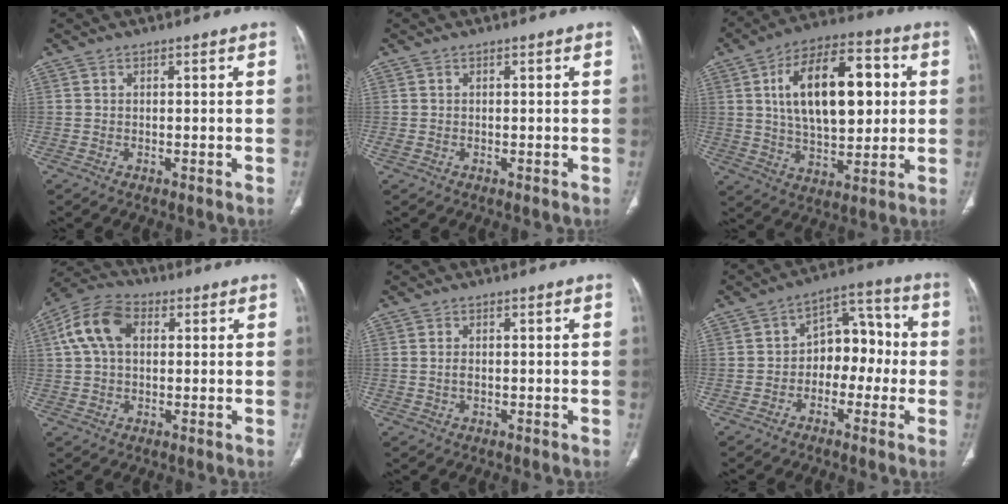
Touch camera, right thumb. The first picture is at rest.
{"total": 1.0, "force": [-0.2, 0.6, 0.7], "torque": [-0.013, -0.001, 0.001]}
{"total": 20.7, "force": [4.0, 10.9, 17.2], "torque": [-0.248, 0.008, 0.066]}
{"total": 10.4, "force": [2.6, 6.8, 7.4], "torque": [-0.144, 0.026, 0.041]}
{"total": 1.3, "force": [-0.1, 0.7, 1.0], "torque": [-0.023, 0.000, 0.001]}
{"total": 10.0, "force": [-1.4, 7.0, 7.0], "torque": [-0.055, 0.044, -0.037]}